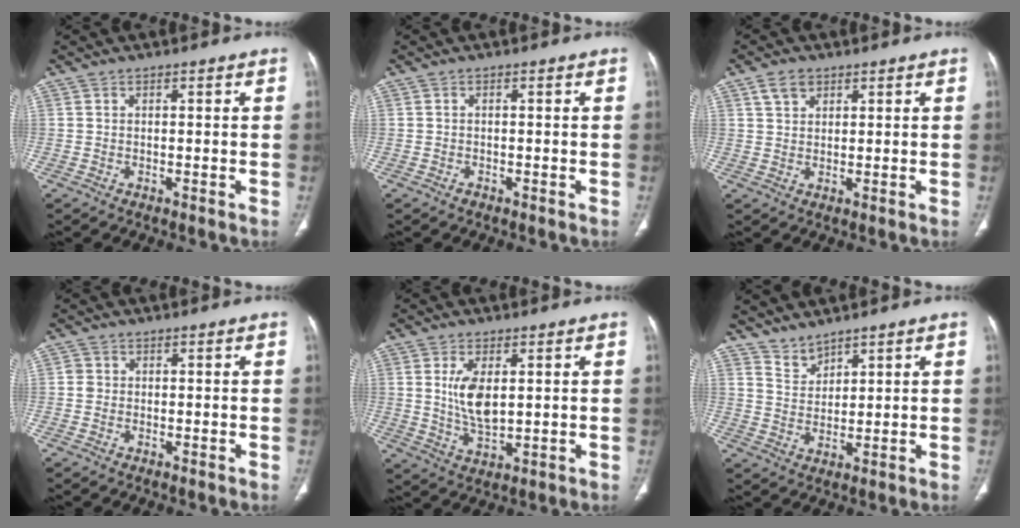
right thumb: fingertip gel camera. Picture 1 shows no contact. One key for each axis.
{"total": 0.7, "fx": -0.5, "fy": 0.4, "fz": 0.2, "tx": -0.003, "ty": 0.001, "tz": -0.009}
{"total": 3.7, "fx": 2.1, "fy": 2.4, "fz": 1.8, "tx": -0.025, "ty": -0.006, "tz": 0.044}
{"total": 1.3, "fx": 0.0, "fy": 1.2, "fz": 0.4, "tx": -0.001, "ty": 0.003, "tz": 0.000}
{"total": 7.6, "fx": 1.5, "fy": 3.7, "fz": 6.5, "tx": -0.122, "ty": -0.014, "tz": 0.037}
{"total": 3.5, "fx": 3.3, "fy": 1.1, "fz": 0.5, "tx": 0.001, "ty": -0.025, "tz": 0.072}